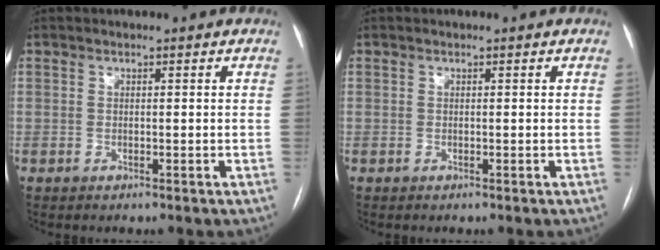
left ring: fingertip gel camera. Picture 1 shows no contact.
{"total": 0.0}